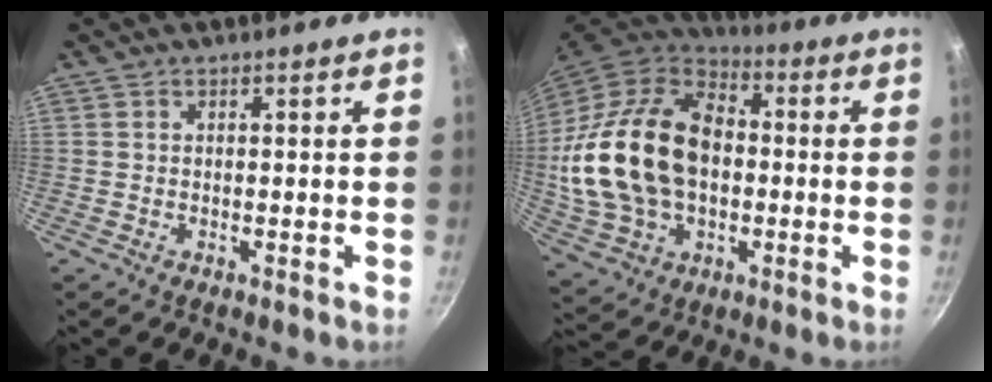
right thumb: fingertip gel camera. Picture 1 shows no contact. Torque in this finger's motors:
{"motor_torque": [-0.63, 2.33, 2.08, -0.69, 0.41]}